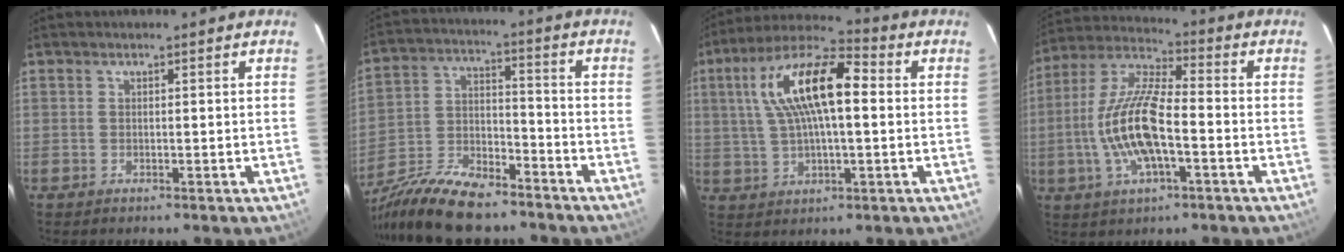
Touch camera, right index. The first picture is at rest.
{"total": 19.3, "force": [-15.4, 6.3, 9.8], "torque": [-0.205, -0.014, -0.268]}
{"total": 15.9, "force": [2.9, 5.6, 14.6], "torque": [-0.277, 0.030, 0.045]}
{"total": 15.0, "force": [-3.4, 4.8, 13.8], "torque": [-0.284, 0.002, -0.068]}